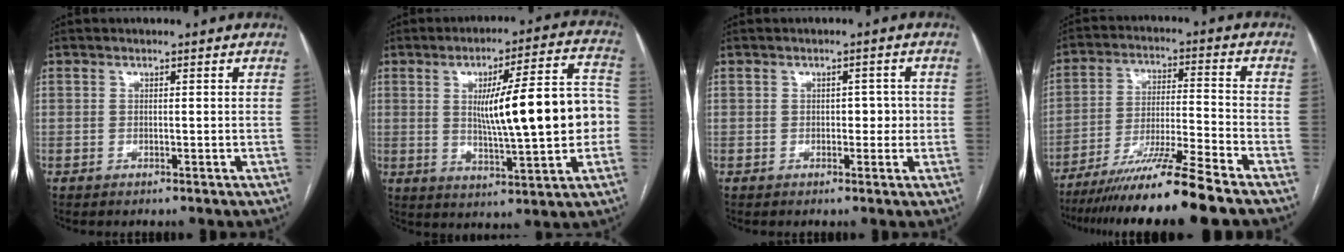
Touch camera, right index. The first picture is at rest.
{"total": 16.7, "force": [0.2, 2.3, 16.5], "torque": [-0.242, 0.024, 0.007]}
{"total": 2.5, "force": [-0.1, 1.6, 2.0], "torque": [-0.018, 0.009, -0.003]}
{"total": 13.7, "force": [-11.0, -2.1, 8.0], "torque": [-0.131, -0.026, -0.187]}